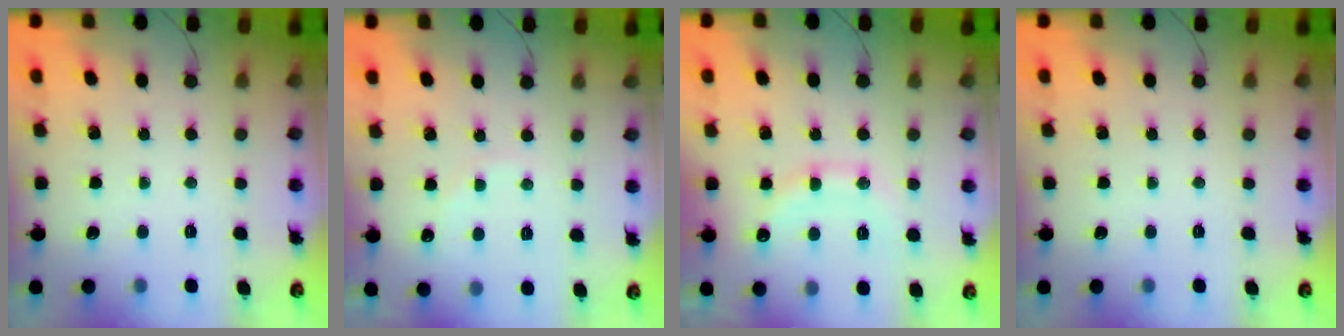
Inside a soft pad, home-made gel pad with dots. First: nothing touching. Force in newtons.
{"total": 5.5, "press": 5.4, "slide": 1.1}
{"total": 12.6, "press": 12.6, "slide": 1.0}
{"total": 0.0}